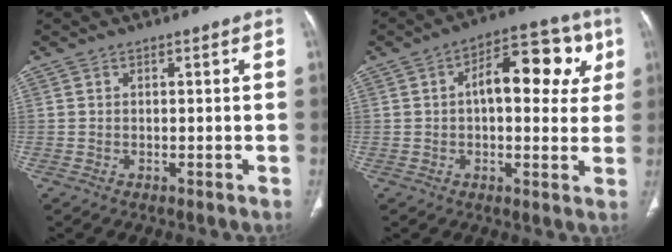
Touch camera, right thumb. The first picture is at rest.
{"total": 15.0, "force": [3.4, 7.8, 12.4], "torque": [-0.124, 0.025, 0.040]}